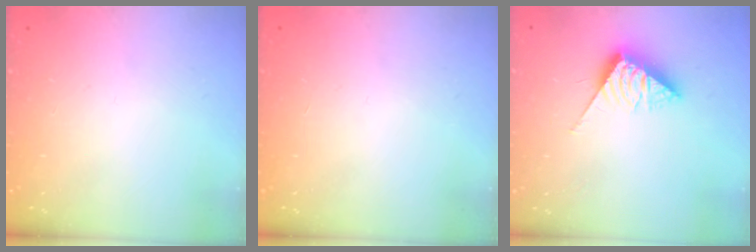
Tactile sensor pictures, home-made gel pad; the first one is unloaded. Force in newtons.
{"total": 0.0}
{"total": 8.2, "press": 8.2, "slide": 0.4}